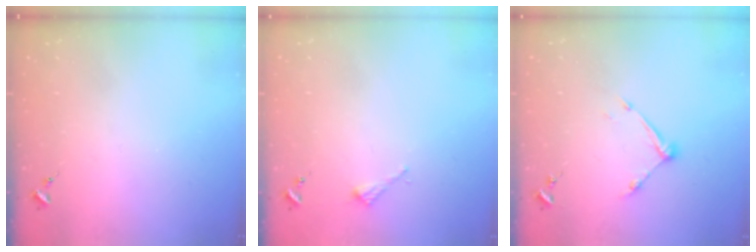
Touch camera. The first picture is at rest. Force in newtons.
{"total": 2.2, "press": 2.2, "slide": 0.2}
{"total": 8.4, "press": 8.4, "slide": 0.5}